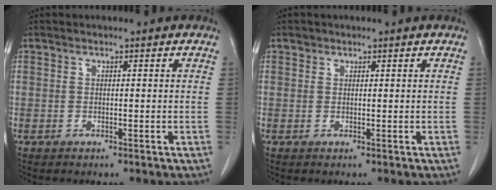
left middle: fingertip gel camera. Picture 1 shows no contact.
{"total": 0.6, "force": [0.4, 0.4, 0.0], "torque": [0.003, 0.001, 0.005]}